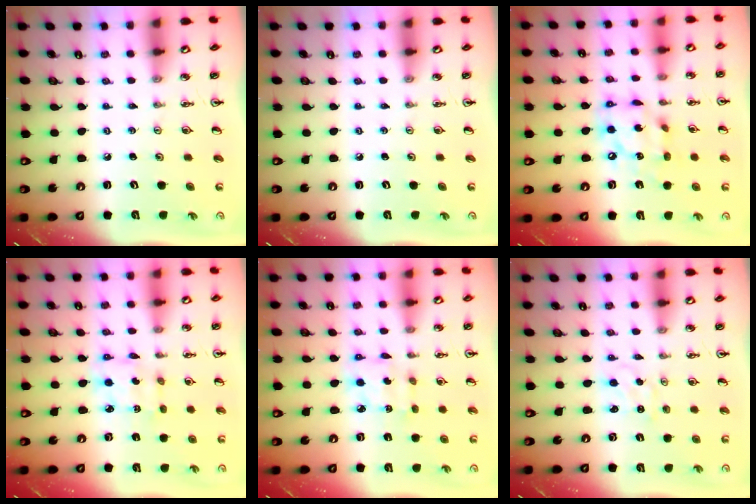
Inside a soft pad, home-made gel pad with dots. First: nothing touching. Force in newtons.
{"total": 0.0}
{"total": 13.8, "press": 13.8, "slide": 1.3}
{"total": 3.5, "press": 3.5, "slide": 0.3}
{"total": 5.1, "press": 5.1, "slide": 0.2}
{"total": 0.8, "press": 0.7, "slide": 0.2}